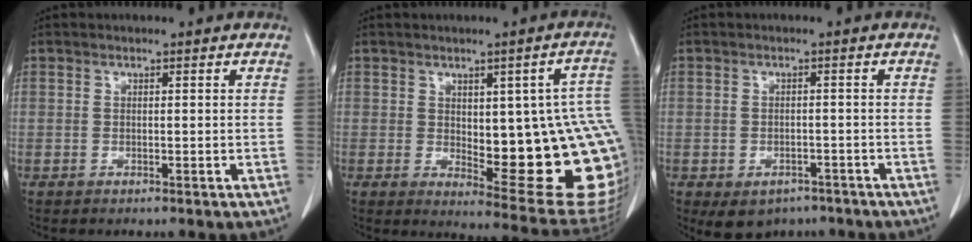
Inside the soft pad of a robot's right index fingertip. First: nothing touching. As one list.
[{"total": 19.8, "force": [-1.1, 5.5, 19.0], "torque": [-0.161, 0.008, 0.009]}, {"total": 5.9, "force": [-4.1, 3.8, 2.0], "torque": [-0.025, 0.005, -0.051]}]